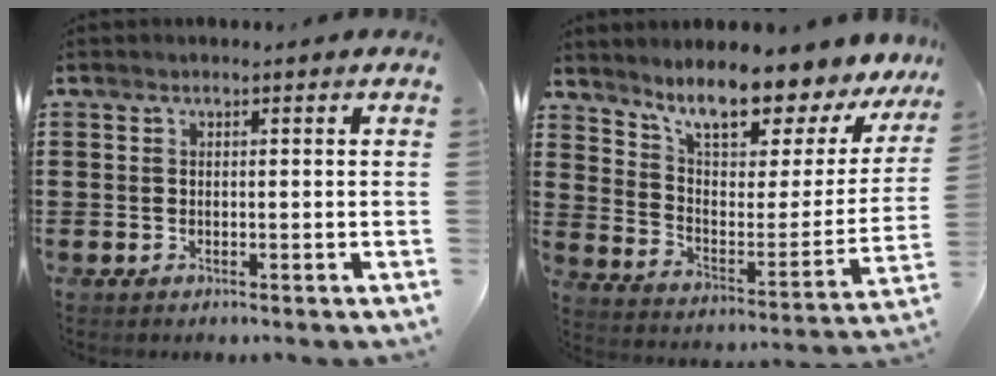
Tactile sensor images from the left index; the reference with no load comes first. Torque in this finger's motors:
{"motor_torque": [1.66, -0.48, 0.97, 0.21]}